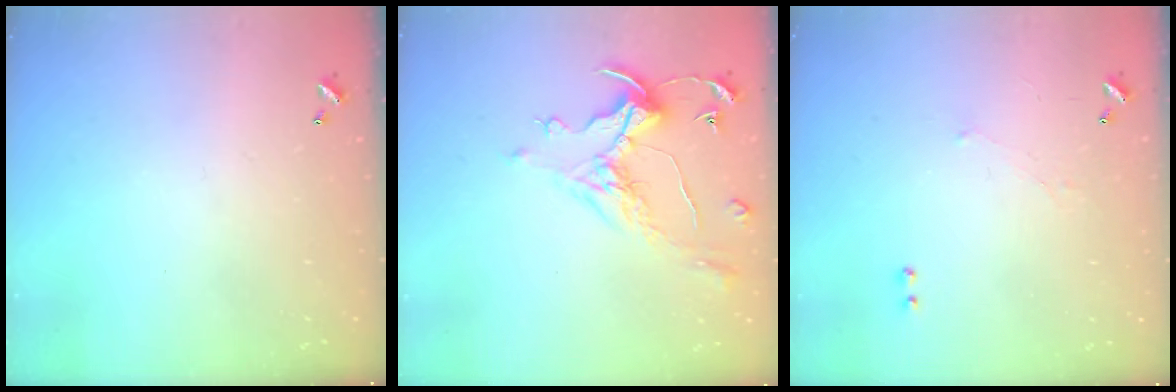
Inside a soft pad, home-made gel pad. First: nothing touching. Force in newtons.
{"total": 0.9, "press": 0.7, "slide": 0.5}
{"total": 0.7, "press": 0.2, "slide": 0.7}